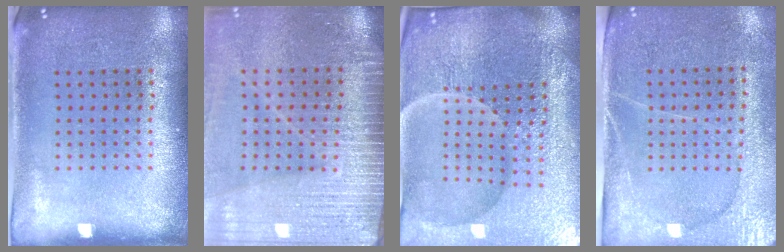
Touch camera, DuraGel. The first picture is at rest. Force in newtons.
{"total": 4.0, "press": 3.4, "slide": 2.1}
{"total": 5.9, "press": 5.4, "slide": 2.4}
{"total": 2.9, "press": 2.7, "slide": 1.2}